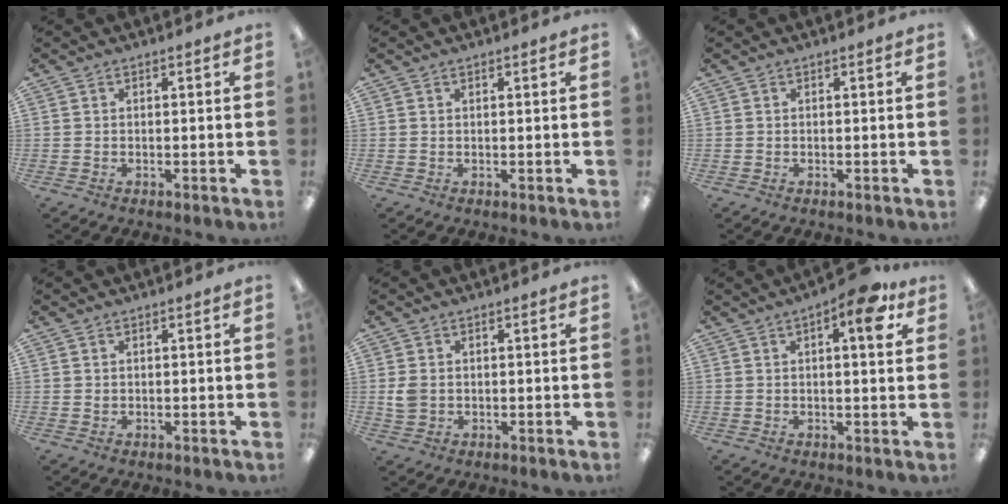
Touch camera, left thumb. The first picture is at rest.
{"total": 0.6, "force": [0.4, 0.2, 0.4], "torque": [-0.006, 0.003, 0.006]}
{"total": 0.0}
{"total": 0.7, "force": [0.4, 0.5, 0.3], "torque": [-0.007, 0.003, 0.006]}
{"total": 3.3, "force": [0.3, 2.6, 1.9], "torque": [-0.027, 0.002, 0.005]}
{"total": 8.2, "force": [3.7, 2.6, 6.8], "torque": [-0.098, -0.006, 0.055]}